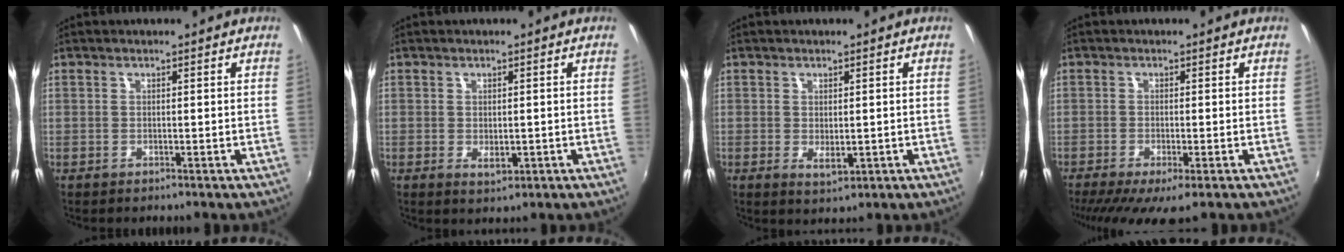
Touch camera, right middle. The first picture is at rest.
{"total": 2.4, "force": [-0.5, 1.5, 1.9], "torque": [-0.030, -0.004, -0.004]}
{"total": 2.7, "force": [-0.3, 1.5, 2.3], "torque": [-0.037, -0.006, 0.000]}
{"total": 8.9, "force": [-5.9, 1.9, 6.4], "torque": [-0.133, -0.037, -0.092]}